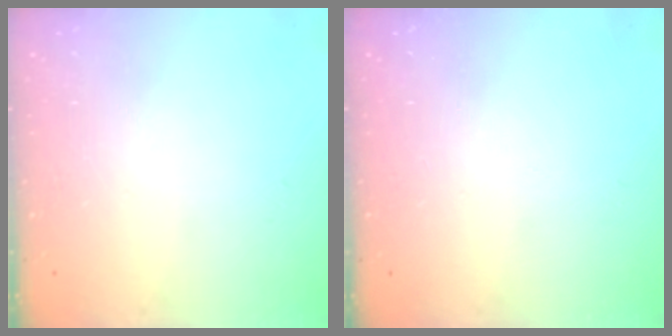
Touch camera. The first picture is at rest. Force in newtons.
{"total": 0.0}